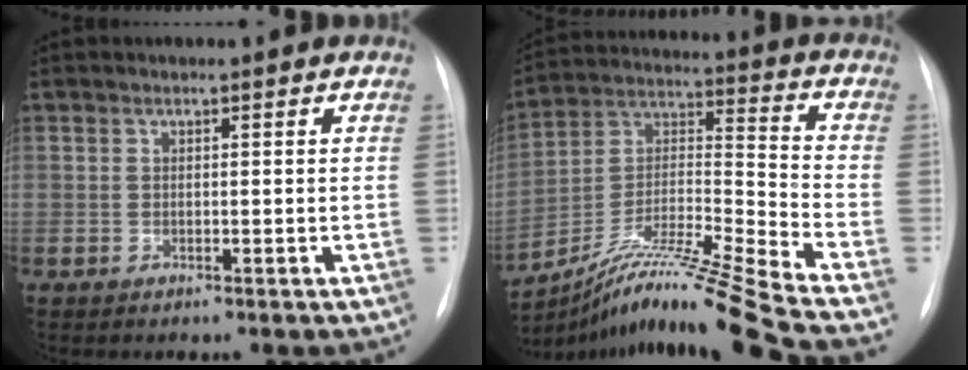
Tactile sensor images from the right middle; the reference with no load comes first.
{"total": 20.1, "force": [-17.1, -2.8, 10.2], "torque": [-0.204, -0.002, -0.307]}